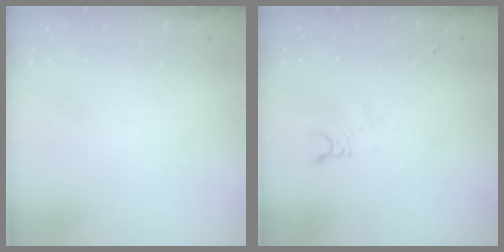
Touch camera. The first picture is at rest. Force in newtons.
{"total": 1.5, "press": 1.4, "slide": 0.2}